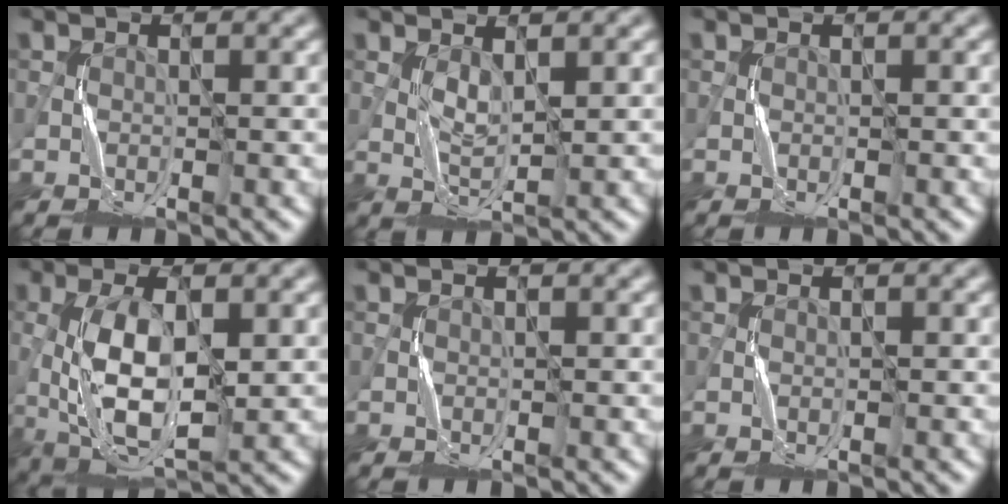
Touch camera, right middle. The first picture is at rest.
{"total": 1.9, "force": [0.8, 0.5, 1.6], "torque": [-0.039, -0.003, 0.020]}
{"total": 0.0}
{"total": 8.0, "force": [-0.4, 3.2, 7.3], "torque": [-0.153, 0.003, -0.008]}
{"total": 0.0}
{"total": 0.0}